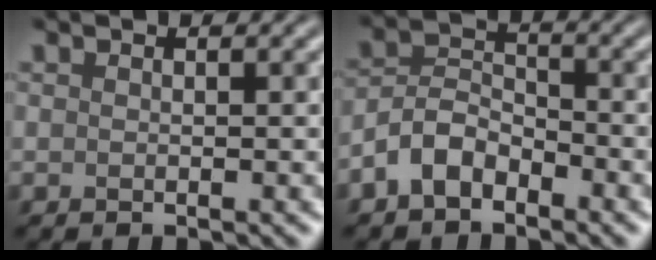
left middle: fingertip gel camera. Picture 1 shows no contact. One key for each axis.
{"total": 3.8, "fx": -2.4, "fy": 2.2, "fz": 2.1, "tx": -0.038, "ty": 0.009, "tz": -0.054}